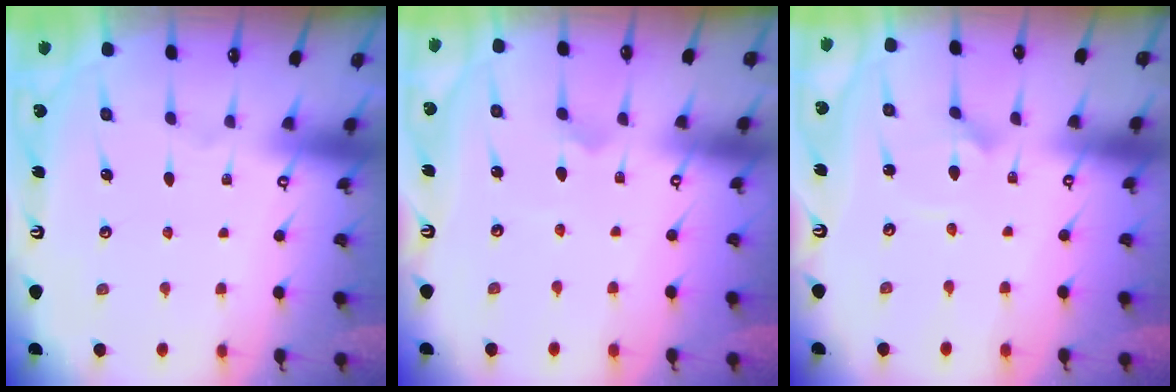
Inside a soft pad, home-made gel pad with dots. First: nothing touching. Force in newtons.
{"total": 2.7, "press": 2.7, "slide": 0.6}
{"total": 2.4, "press": 2.4, "slide": 0.1}